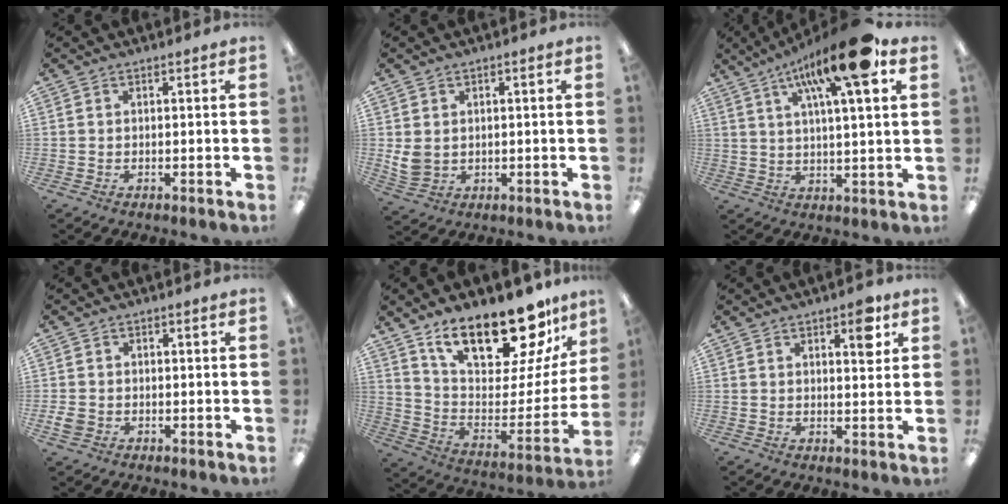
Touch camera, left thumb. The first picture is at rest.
{"total": 4.5, "force": [1.0, 3.6, 2.5], "torque": [-0.045, -0.002, 0.022]}
{"total": 19.0, "force": [10.3, 4.5, 15.3], "torque": [-0.240, -0.040, 0.155]}
{"total": 2.9, "force": [-0.8, 2.4, 1.4], "torque": [-0.029, 0.003, -0.016]}
{"total": 23.3, "force": [17.5, 7.8, 13.4], "torque": [-0.200, -0.127, 0.296]}
{"total": 6.0, "force": [3.2, 2.3, 4.5], "torque": [-0.049, -0.015, 0.046]}